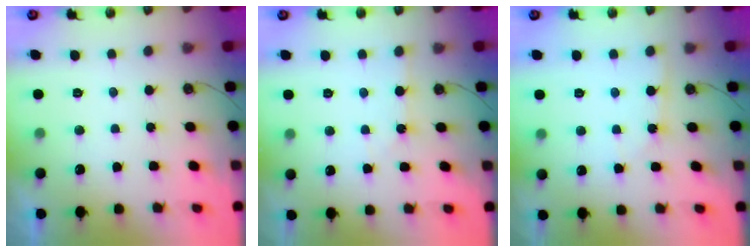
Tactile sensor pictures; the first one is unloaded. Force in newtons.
{"total": 2.1, "press": 2.1, "slide": 0.3}
{"total": 3.2, "press": 3.1, "slide": 0.4}